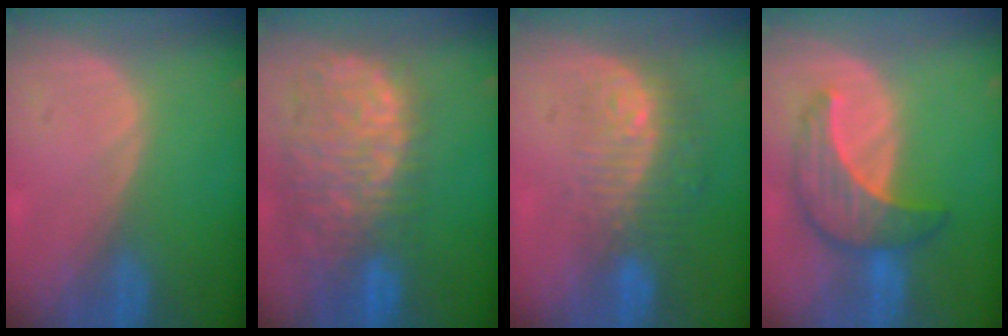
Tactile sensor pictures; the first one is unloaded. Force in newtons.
{"total": 13.3, "press": 11.0, "slide": 7.5}
{"total": 9.9, "press": 8.2, "slide": 5.5}
{"total": 7.4, "press": 7.4, "slide": 0.2}